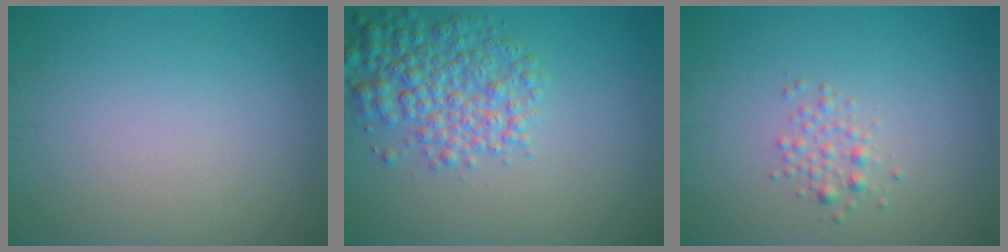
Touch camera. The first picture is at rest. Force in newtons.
{"total": 5.0, "press": 5.0, "slide": 0.1}
{"total": 1.4, "press": 1.4, "slide": 0.1}